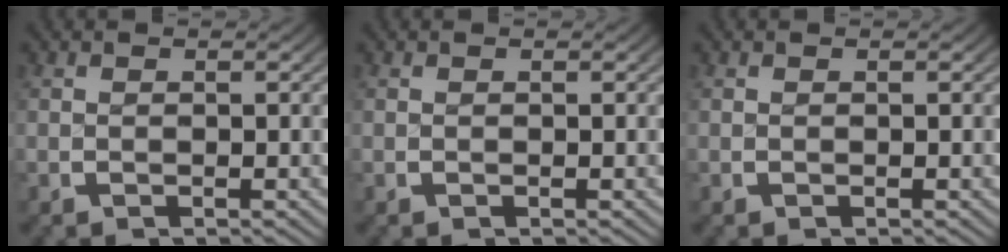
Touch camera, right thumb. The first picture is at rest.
{"total": 0.0}
{"total": 0.0}